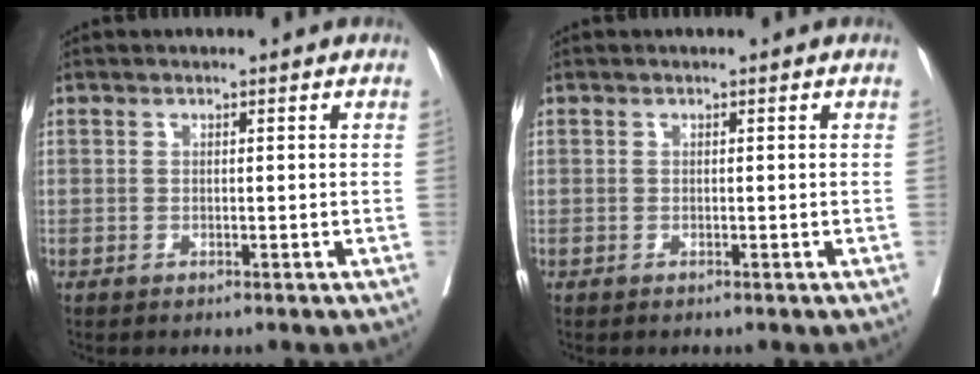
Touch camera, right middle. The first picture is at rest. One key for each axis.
{"total": 0.0}